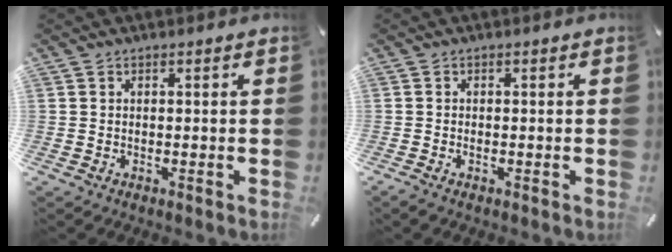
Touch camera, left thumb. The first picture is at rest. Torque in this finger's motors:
{"motor_torque": [-0.02, 0.11, 0.27, 0.33, 0.02]}